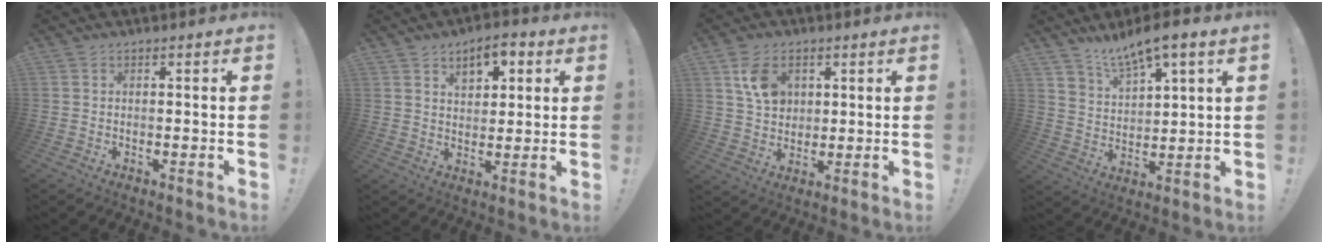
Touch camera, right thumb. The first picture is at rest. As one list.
[{"total": 7.6, "force": [4.1, 4.5, 4.4], "torque": [-0.052, -0.016, 0.070]}, {"total": 9.2, "force": [3.8, 6.7, 5.0], "torque": [-0.070, -0.006, 0.073]}, {"total": 8.5, "force": [7.3, 2.2, 3.9], "torque": [-0.081, -0.045, 0.132]}]